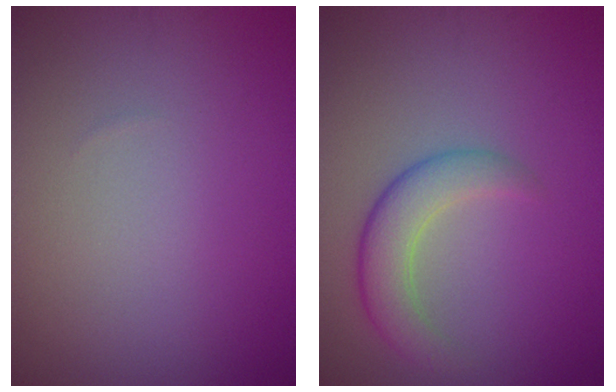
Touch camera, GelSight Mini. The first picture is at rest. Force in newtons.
{"total": 3.5, "press": 3.5, "slide": 0.1}